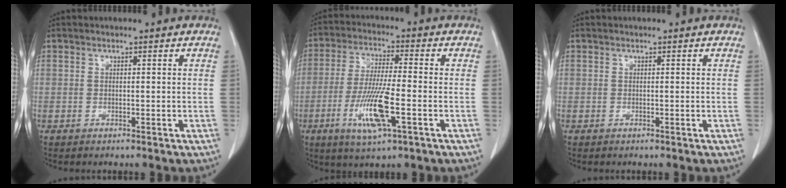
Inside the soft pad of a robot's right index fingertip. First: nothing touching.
{"total": 10.7, "force": [-3.7, 1.1, 10.0], "torque": [-0.198, -0.016, -0.070]}
{"total": 0.0}